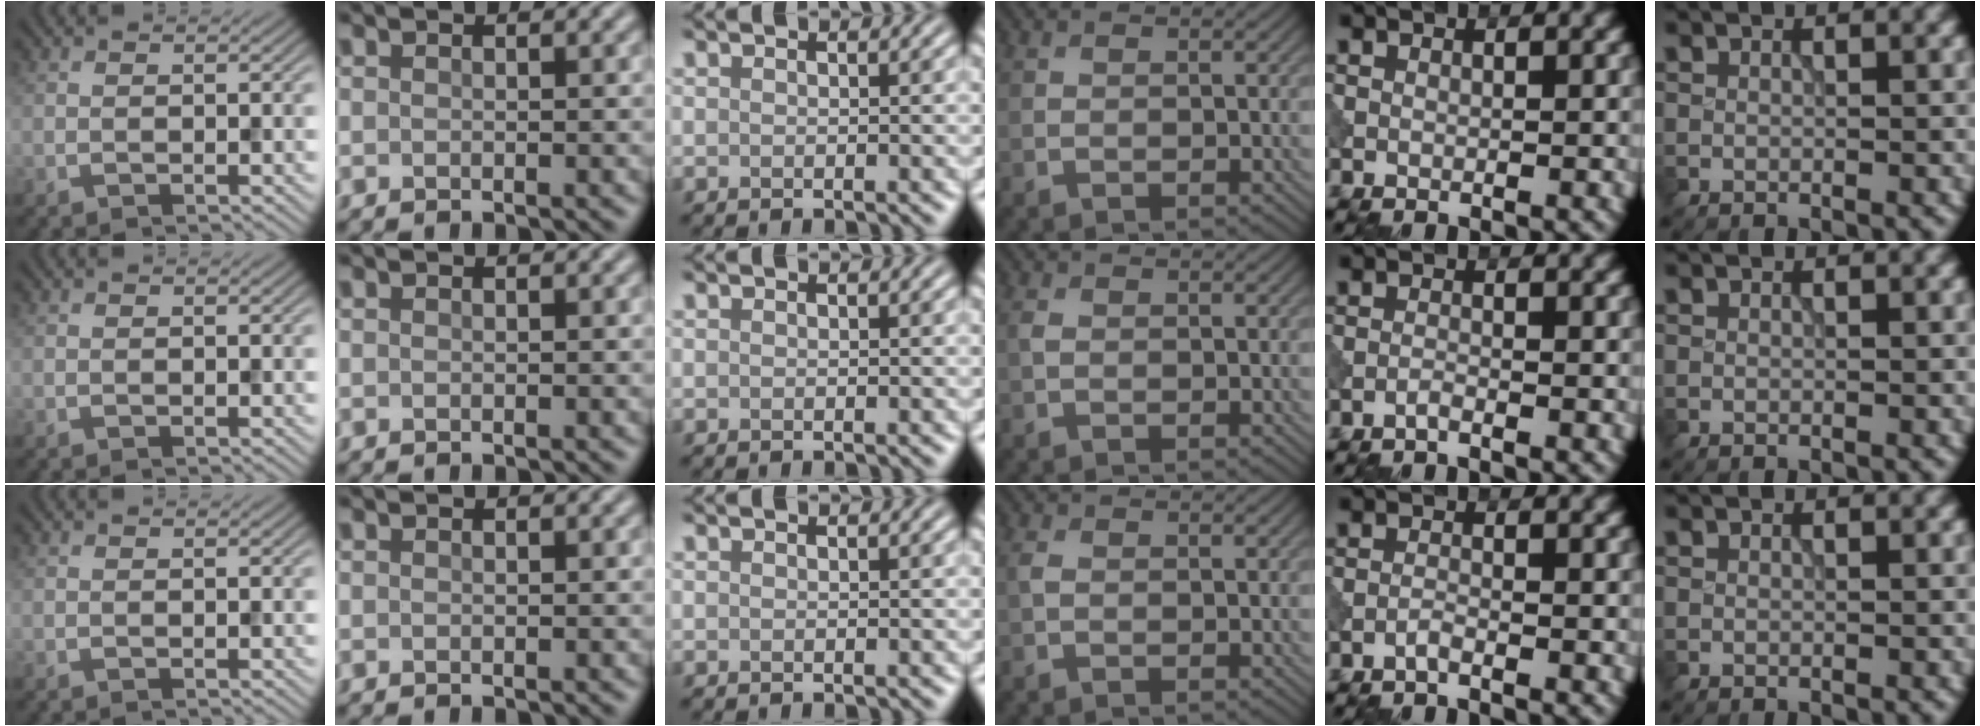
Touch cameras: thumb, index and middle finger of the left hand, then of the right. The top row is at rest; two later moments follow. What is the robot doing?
{"motion": "dispense", "object": "pipette"}